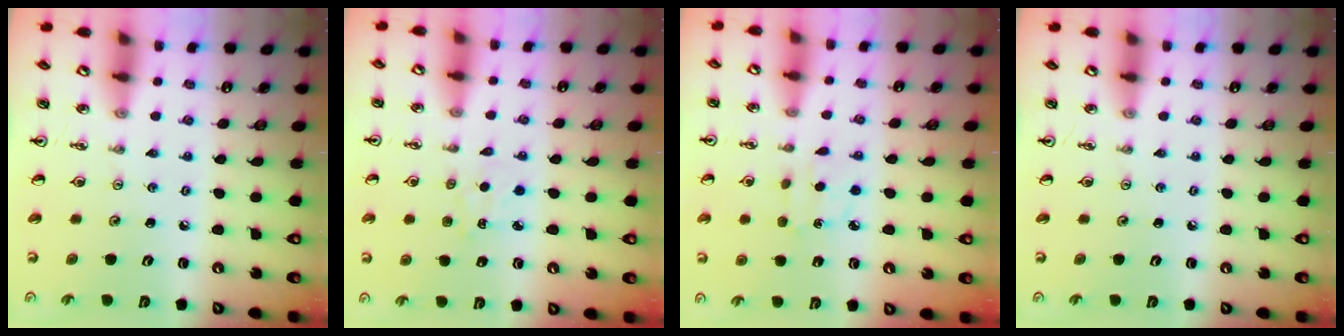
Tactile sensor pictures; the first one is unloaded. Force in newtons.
{"total": 3.5, "press": 3.5, "slide": 0.4}
{"total": 4.5, "press": 4.5, "slide": 0.6}
{"total": 0.0}